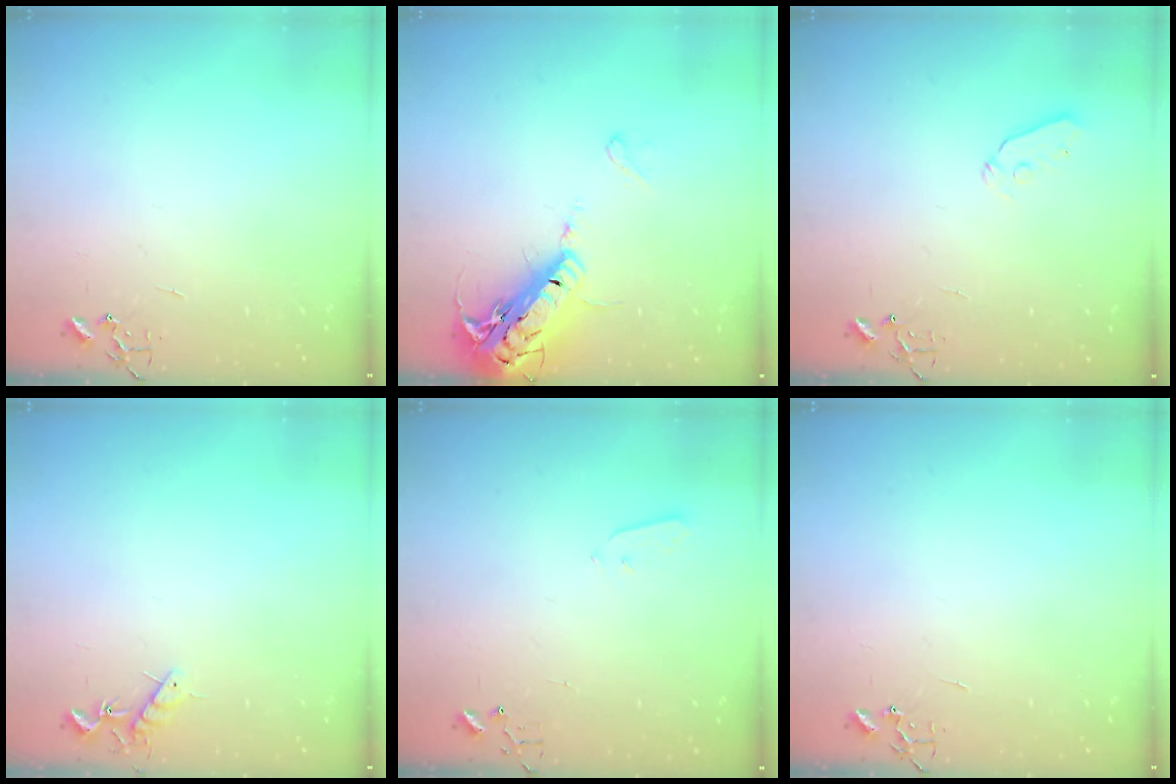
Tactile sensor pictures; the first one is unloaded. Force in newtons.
{"total": 20.3, "press": 19.9, "slide": 3.9}
{"total": 5.3, "press": 5.2, "slide": 0.6}
{"total": 7.0, "press": 6.9, "slide": 0.9}
{"total": 3.1, "press": 3.1, "slide": 0.7}
{"total": 0.0}